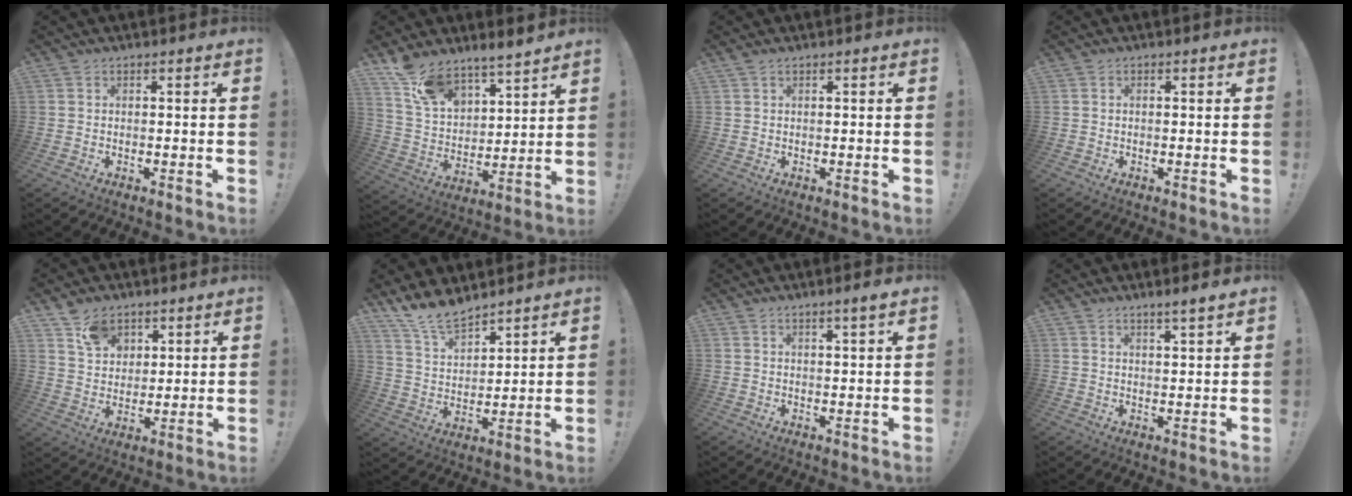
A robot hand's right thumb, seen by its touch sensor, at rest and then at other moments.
{"total": 11.2, "force": [10.2, 3.9, 2.8], "torque": [-0.072, -0.082, 0.191]}
{"total": 0.7, "force": [0.5, 0.1, 0.5], "torque": [-0.011, 0.001, 0.009]}
{"total": 0.0}
{"total": 9.3, "force": [6.2, 6.2, 3.2], "torque": [-0.050, -0.033, 0.122]}
{"total": 11.3, "force": [10.2, 3.5, 3.3], "torque": [-0.085, -0.069, 0.197]}
{"total": 2.6, "force": [1.6, -0.1, 2.1], "torque": [-0.032, -0.010, 0.024]}
{"total": 3.2, "force": [2.6, -0.3, 1.7], "torque": [-0.021, -0.023, 0.042]}